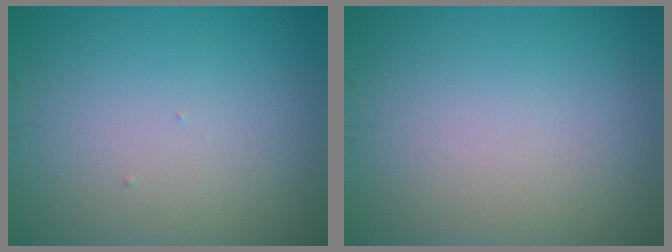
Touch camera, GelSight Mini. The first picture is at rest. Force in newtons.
{"total": 0.0}